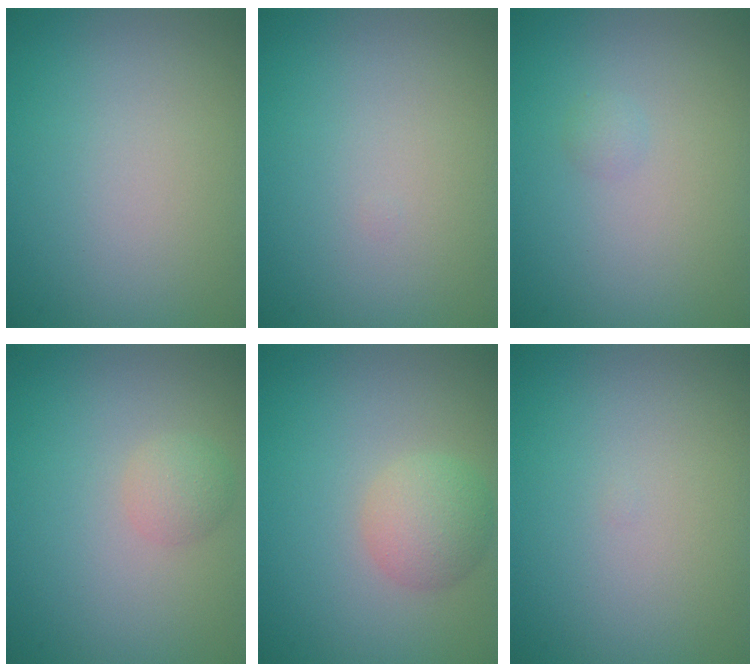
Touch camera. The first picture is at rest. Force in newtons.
{"total": 0.0}
{"total": 0.6, "press": 0.6, "slide": 0.0}
{"total": 1.6, "press": 1.6, "slide": 0.0}
{"total": 3.0, "press": 3.0, "slide": 0.1}
{"total": 0.0}